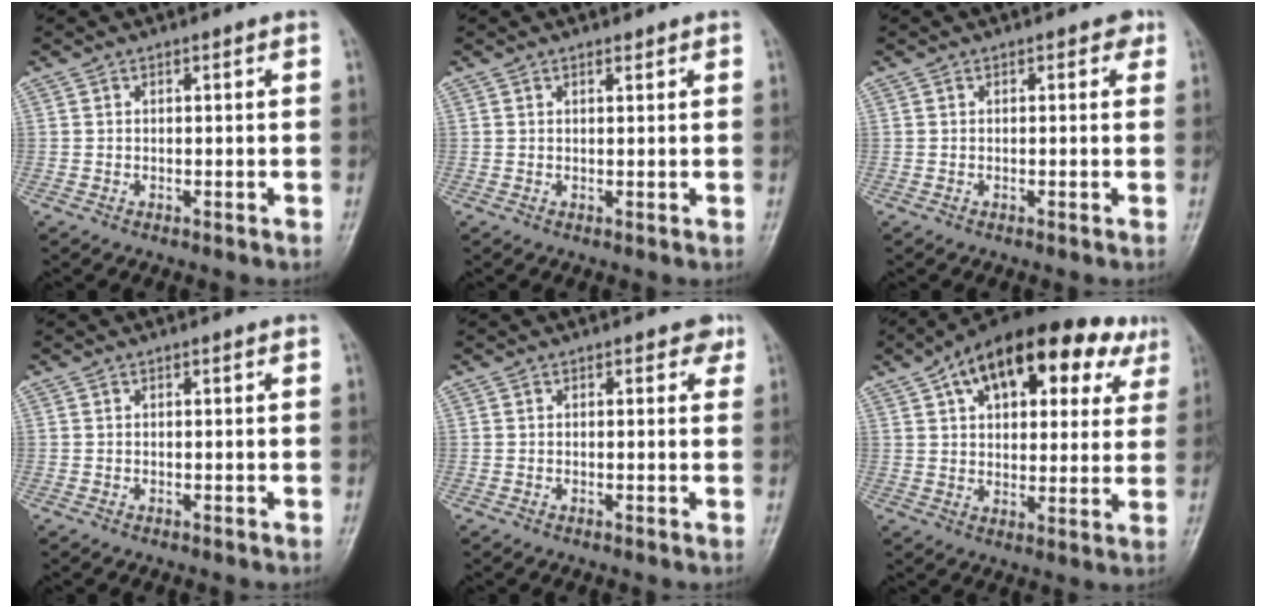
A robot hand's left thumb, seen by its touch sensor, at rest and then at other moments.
{"total": 0.9, "force": [0.7, 0.3, 0.4], "torque": [-0.006, -0.005, 0.011]}
{"total": 1.2, "force": [0.5, 0.9, 0.7], "torque": [0.007, 0.002, -0.002]}
{"total": 0.0}
{"total": 1.6, "force": [0.9, 1.1, 0.8], "torque": [0.010, -0.001, 0.003]}
{"total": 22.0, "force": [10.3, 11.6, 15.6], "torque": [-0.194, 0.015, 0.147]}